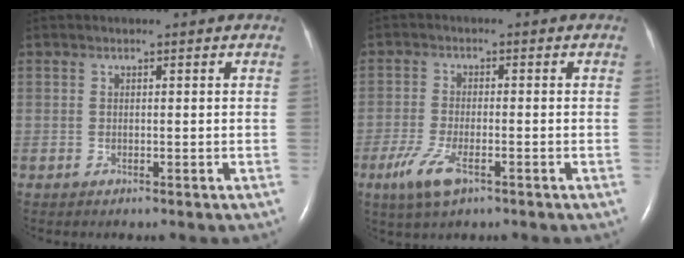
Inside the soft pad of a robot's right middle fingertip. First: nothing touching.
{"total": 5.7, "force": [-3.1, 1.6, 4.5], "torque": [-0.102, -0.012, -0.055]}